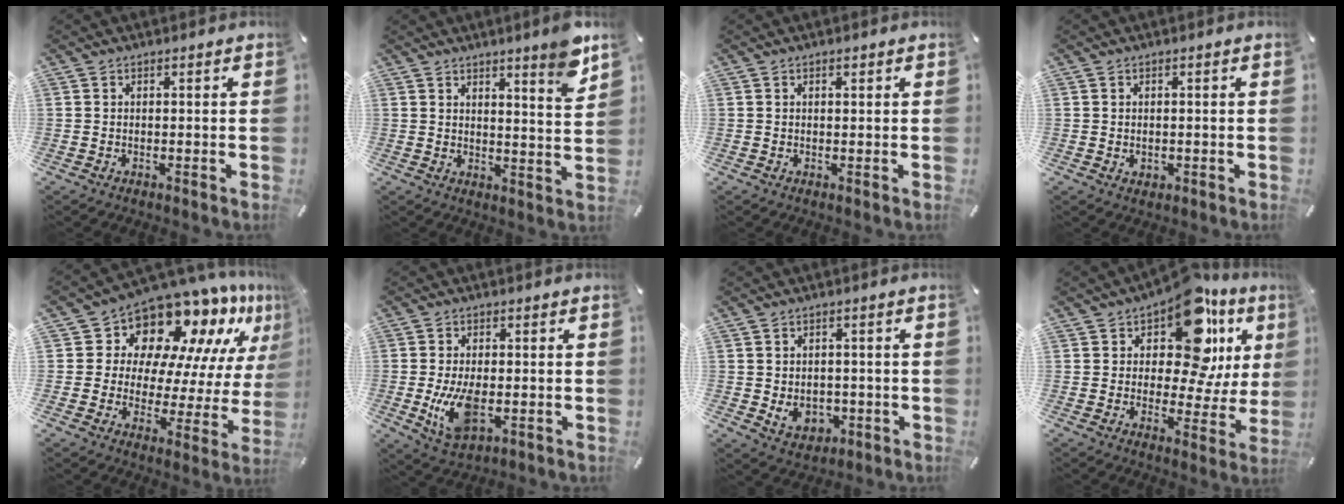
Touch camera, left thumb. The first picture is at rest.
{"total": 7.2, "force": [5.9, 0.6, 4.2], "torque": [-0.056, -0.046, 0.096]}
{"total": 0.7, "force": [0.4, 0.4, 0.5], "torque": [-0.009, 0.002, 0.006]}
{"total": 0.9, "force": [0.1, 0.9, 0.2], "torque": [-0.005, 0.005, 0.000]}
{"total": 13.3, "force": [11.4, 6.3, 3.0], "torque": [-0.057, -0.125, 0.190]}
{"total": 9.4, "force": [-1.3, 5.3, 7.6], "torque": [-0.163, -0.011, -0.021]}
{"total": 5.5, "force": [-0.9, 4.7, 2.7], "torque": [-0.037, -0.004, -0.017]}
{"total": 17.0, "force": [9.7, 8.3, 11.2], "torque": [-0.164, -0.077, 0.161]}